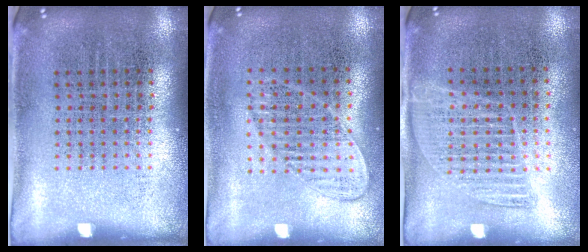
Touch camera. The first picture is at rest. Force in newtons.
{"total": 1.0, "press": 1.0, "slide": 0.3}
{"total": 1.0, "press": 0.9, "slide": 0.5}